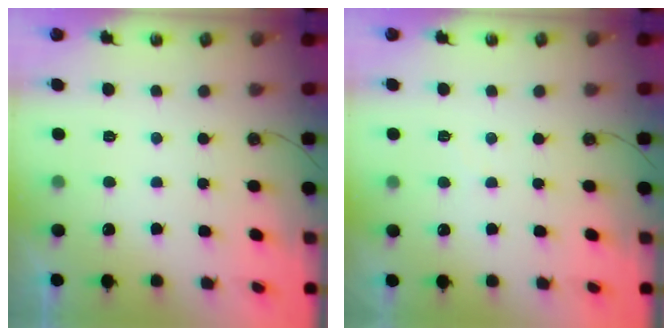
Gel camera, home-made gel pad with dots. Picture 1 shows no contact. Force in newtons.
{"total": 2.5, "press": 2.4, "slide": 0.4}